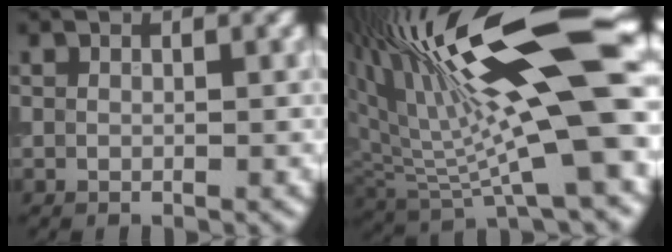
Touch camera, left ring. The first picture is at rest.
{"total": 15.3, "force": [4.7, 4.1, 14.0], "torque": [-0.226, 0.009, 0.075]}